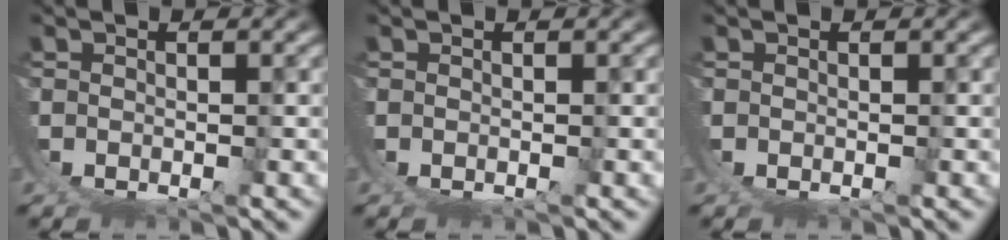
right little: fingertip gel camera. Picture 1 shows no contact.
{"total": 0.0}
{"total": 0.0}